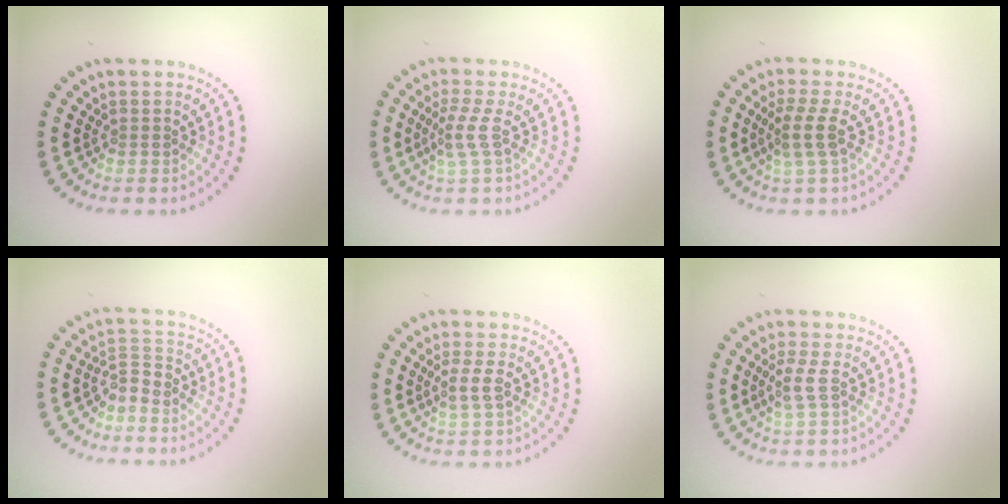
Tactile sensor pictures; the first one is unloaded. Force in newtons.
{"total": 2.2, "press": 1.5, "slide": 1.5}
{"total": 2.6, "press": 2.0, "slide": 1.6}
{"total": 2.1, "press": 1.4, "slide": 1.6}
{"total": 1.8, "press": 1.6, "slide": 0.7}
{"total": 1.8, "press": 1.6, "slide": 0.8}